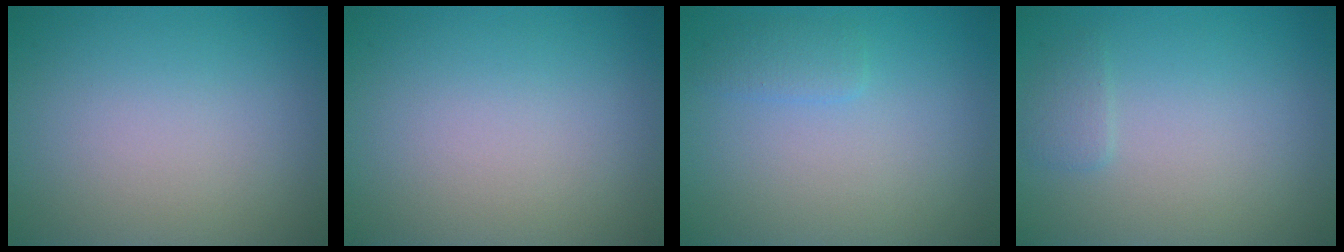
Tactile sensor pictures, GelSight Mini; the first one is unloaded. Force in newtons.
{"total": 0.0}
{"total": 1.3, "press": 1.3, "slide": 0.1}
{"total": 1.0, "press": 1.0, "slide": 0.1}